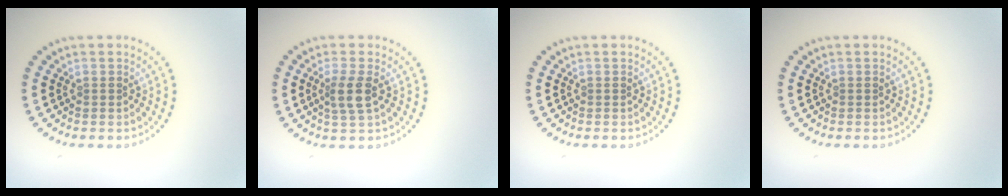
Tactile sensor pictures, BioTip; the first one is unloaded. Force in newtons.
{"total": 2.2, "press": 1.9, "slide": 1.2}
{"total": 0.0}
{"total": 0.0}